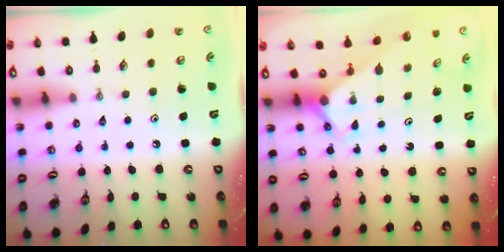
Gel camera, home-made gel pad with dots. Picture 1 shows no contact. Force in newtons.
{"total": 2.9, "press": 2.9, "slide": 0.0}